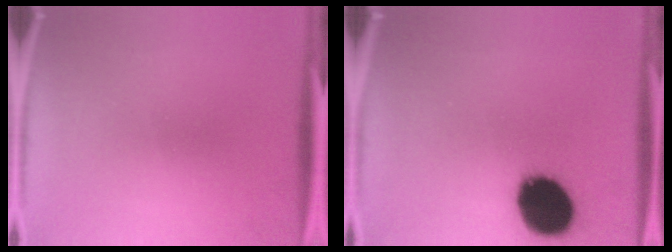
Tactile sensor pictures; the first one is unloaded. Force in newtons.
{"total": 19.1}